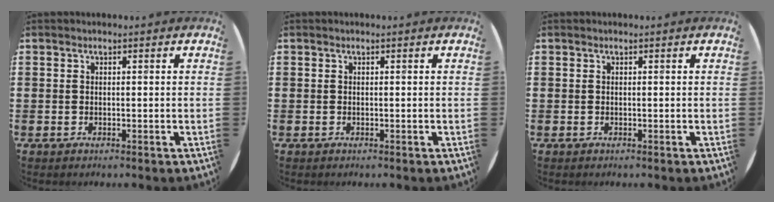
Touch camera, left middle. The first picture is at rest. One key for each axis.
{"total": 0.0}
{"total": 0.0}